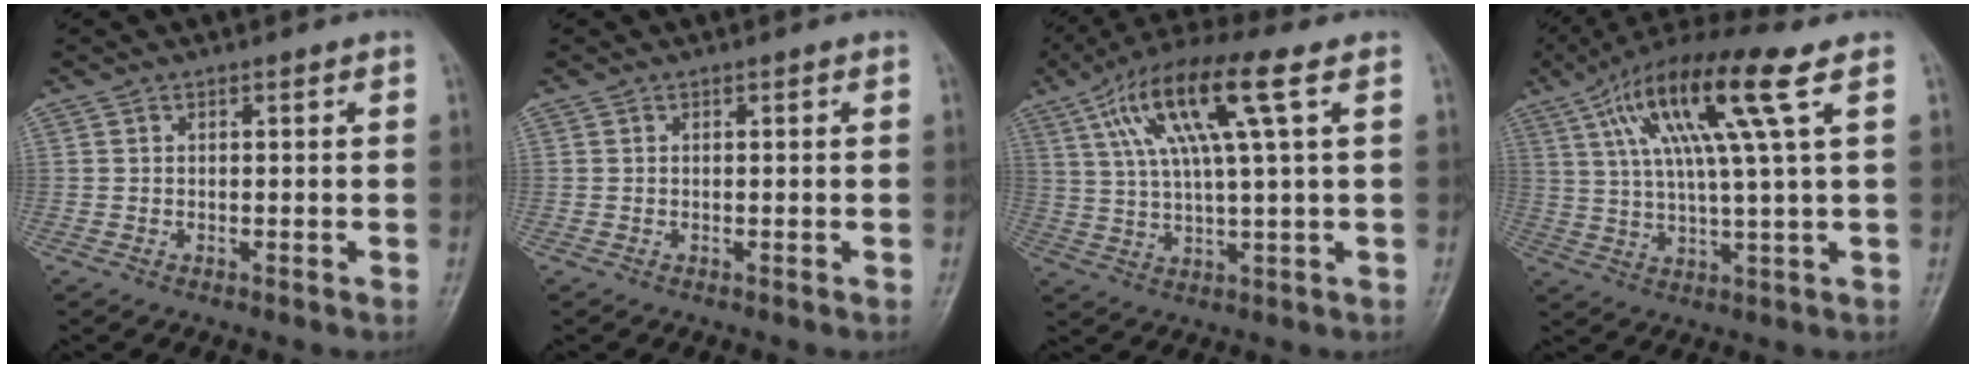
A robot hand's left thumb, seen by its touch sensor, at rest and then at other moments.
{"total": 0.0}
{"total": 14.7, "force": [5.6, 2.2, 13.4], "torque": [-0.270, 0.011, 0.100]}
{"total": 15.8, "force": [6.3, 1.1, 14.5], "torque": [-0.277, 0.004, 0.110]}